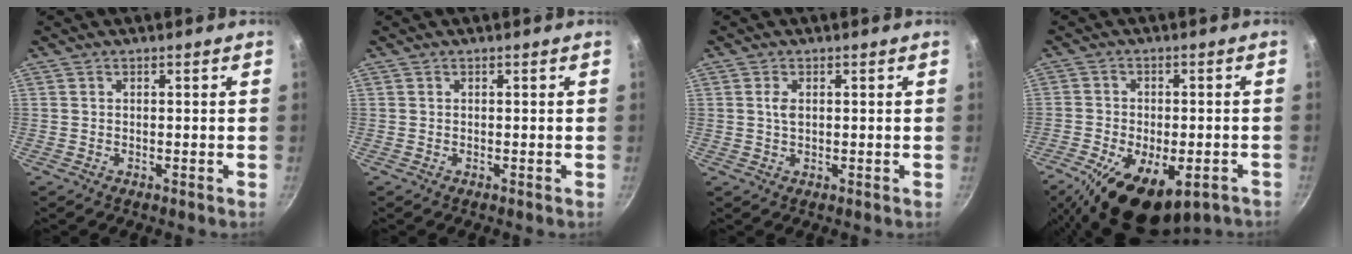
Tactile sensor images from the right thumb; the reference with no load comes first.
{"total": 0.0}
{"total": 1.9, "force": [0.4, 1.0, 1.5], "torque": [-0.029, 0.000, 0.007]}
{"total": 16.8, "force": [-8.3, 8.5, 11.9], "torque": [-0.202, 0.003, -0.115]}